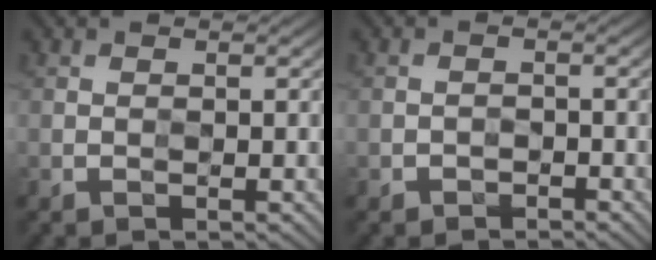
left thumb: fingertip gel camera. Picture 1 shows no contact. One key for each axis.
{"total": 1.2, "fx": -0.9, "fy": 0.6, "fz": -0.5, "tx": 0.015, "ty": 0.004, "tz": -0.019}